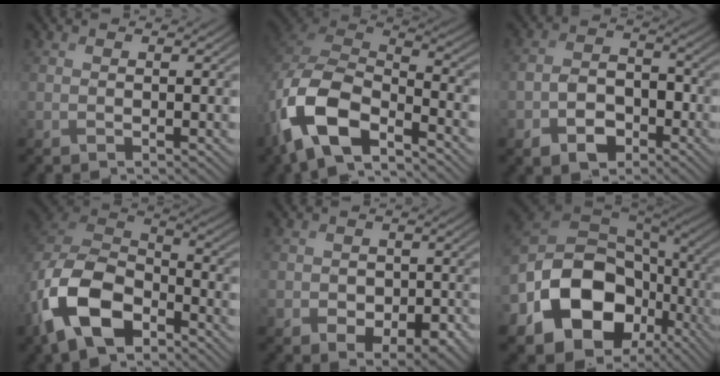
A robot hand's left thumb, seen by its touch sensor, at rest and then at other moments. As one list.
[{"total": 12.6, "force": [-6.5, 6.3, 8.7], "torque": [-0.191, -0.024, -0.135]}, {"total": 6.4, "force": [-3.6, 4.3, 3.2], "torque": [-0.066, -0.006, -0.071]}, {"total": 14.7, "force": [-7.3, 8.5, 9.4], "torque": [-0.224, -0.039, -0.146]}, {"total": 6.3, "force": [-1.9, 4.7, 3.7], "torque": [-0.065, -0.031, -0.020]}, {"total": 17.7, "force": [-5.6, 12.7, 11.0], "torque": [-0.248, -0.032, -0.093]}]